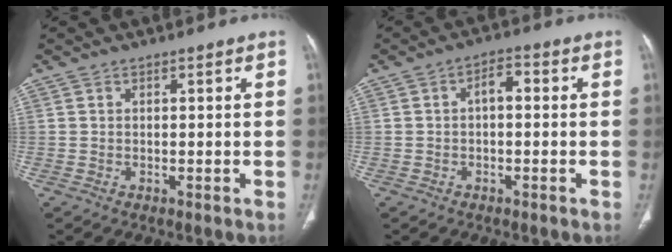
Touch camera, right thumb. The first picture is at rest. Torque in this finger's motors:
{"motor_torque": [2.42, 2.59, 0.56, -0.37, 0.00]}